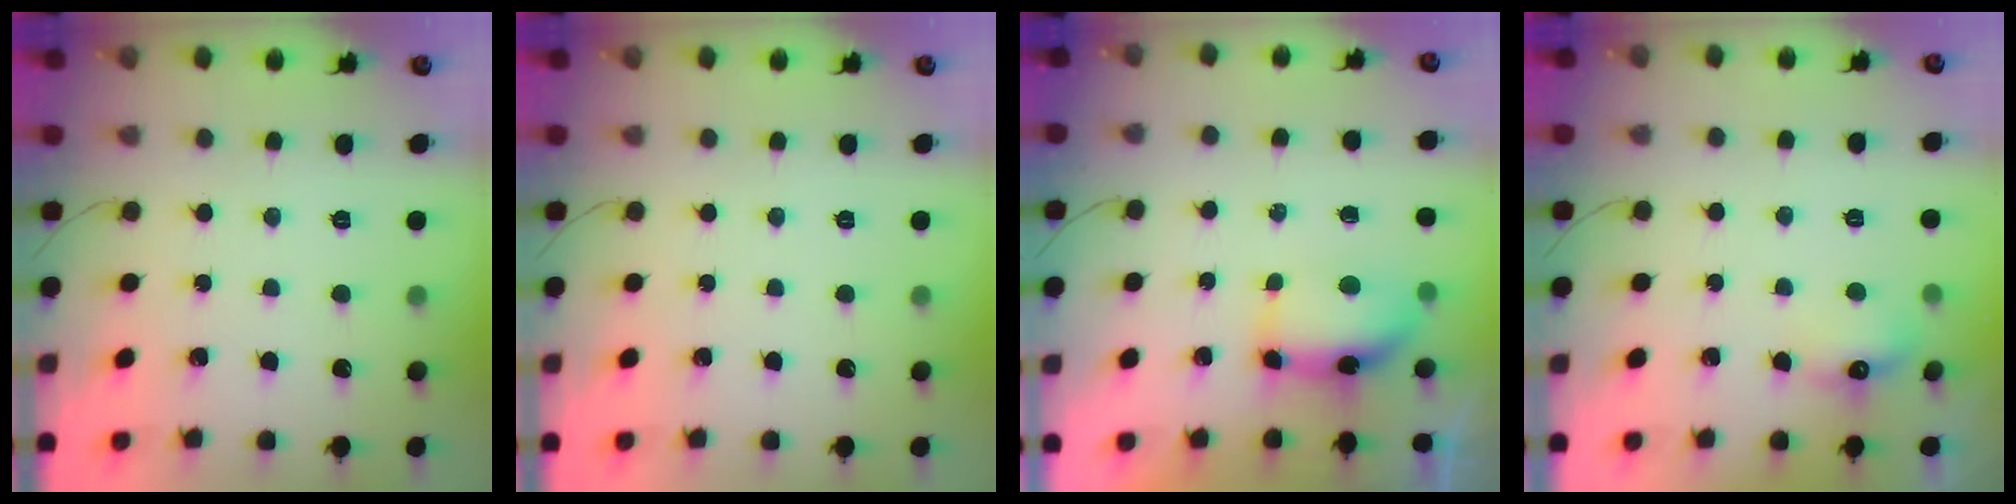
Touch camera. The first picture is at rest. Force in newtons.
{"total": 0.0}
{"total": 12.6, "press": 8.5, "slide": 9.3}
{"total": 6.2, "press": 6.1, "slide": 1.1}